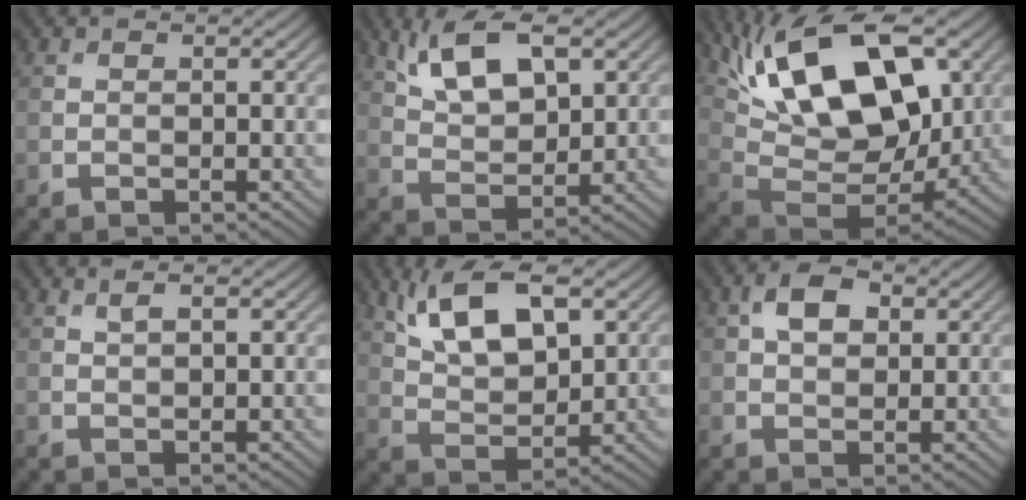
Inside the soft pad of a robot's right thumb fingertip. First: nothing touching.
{"total": 9.2, "force": [4.5, 4.1, 6.9], "torque": [-0.144, 0.009, 0.089]}
{"total": 19.1, "force": [7.5, 9.7, 14.6], "torque": [-0.265, 0.045, 0.114]}
{"total": 1.6, "force": [0.9, 0.4, 1.3], "torque": [-0.029, 0.001, 0.021]}
{"total": 10.6, "force": [5.0, 4.7, 8.1], "torque": [-0.164, 0.008, 0.098]}
{"total": 4.3, "force": [1.5, 2.7, 3.0], "torque": [-0.056, 0.008, 0.021]}